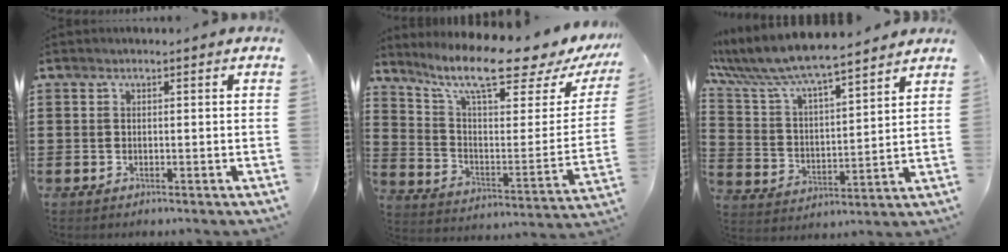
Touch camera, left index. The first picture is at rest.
{"total": 11.6, "force": [8.8, 1.5, 7.4], "torque": [-0.155, -0.061, 0.142]}
{"total": 7.6, "force": [7.0, 0.9, 2.8], "torque": [-0.088, -0.040, 0.118]}